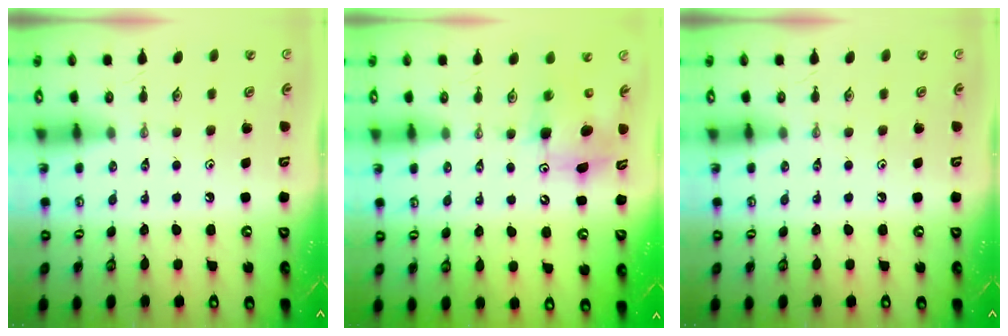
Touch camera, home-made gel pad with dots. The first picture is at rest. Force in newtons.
{"total": 7.9, "press": 7.6, "slide": 2.1}
{"total": 0.0}